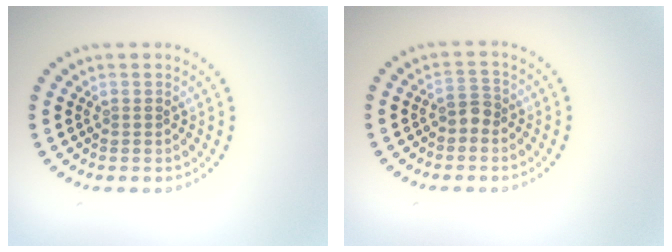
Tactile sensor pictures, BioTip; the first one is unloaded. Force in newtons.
{"total": 1.5, "press": 1.3, "slide": 0.8}